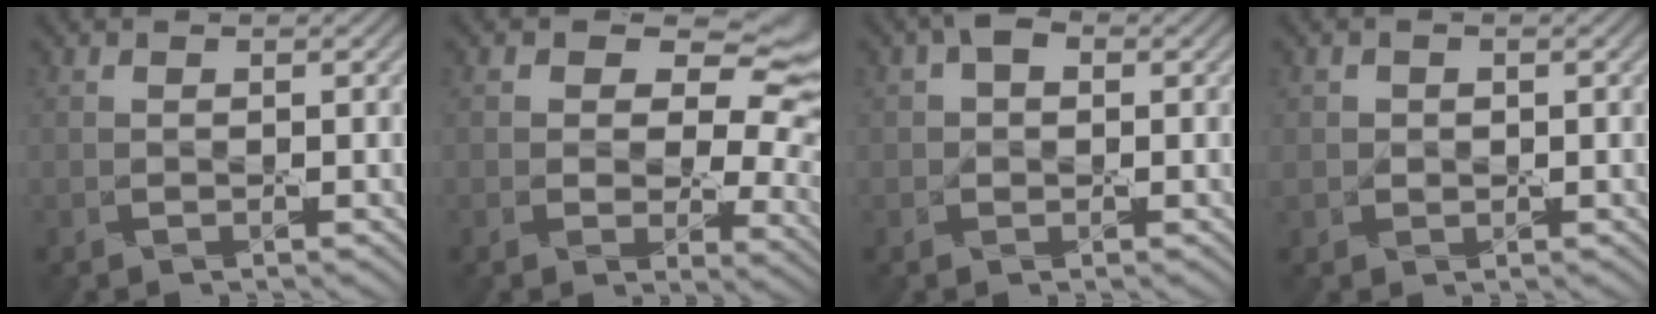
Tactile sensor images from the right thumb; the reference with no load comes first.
{"total": 11.5, "force": [3.5, 7.8, 7.8], "torque": [-0.112, 0.001, 0.066]}
{"total": 2.3, "force": [0.7, 1.8, 1.2], "torque": [-0.018, 0.010, 0.001]}
{"total": 1.9, "force": [0.0, 1.9, 0.3], "torque": [-0.008, 0.001, -0.001]}